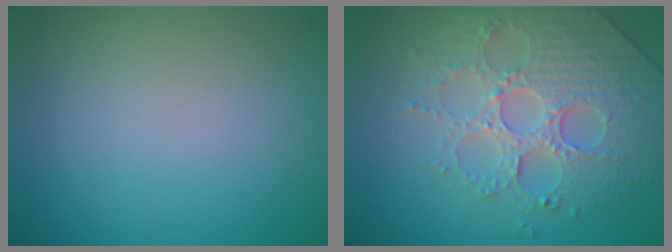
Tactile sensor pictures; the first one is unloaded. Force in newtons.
{"total": 5.2, "press": 5.0, "slide": 1.6}